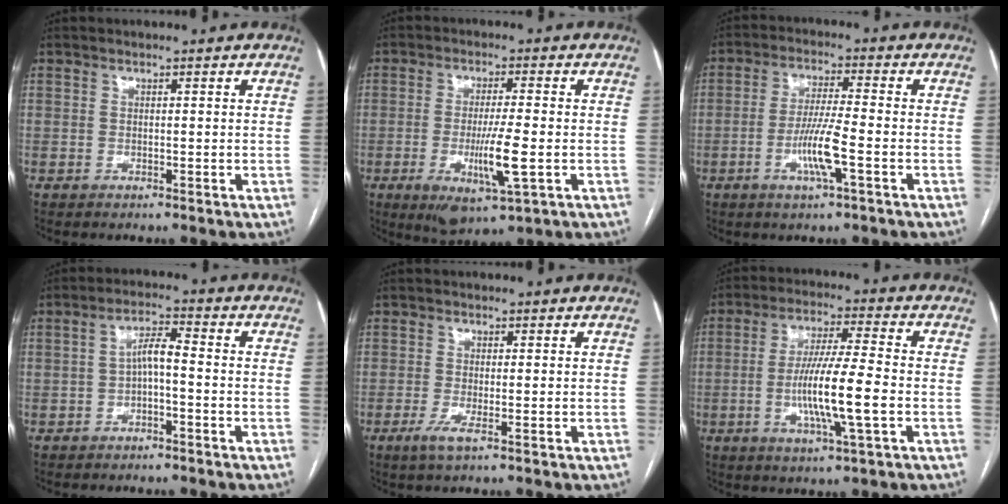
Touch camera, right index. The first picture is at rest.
{"total": 9.0, "force": [-2.4, 0.8, 8.6], "torque": [-0.158, -0.023, -0.038]}
{"total": 7.1, "force": [-2.5, -0.1, 6.6], "torque": [-0.128, -0.004, -0.049]}
{"total": 4.1, "force": [-0.8, 1.0, 3.9], "torque": [-0.070, 0.017, -0.014]}
{"total": 2.2, "force": [-1.1, -0.1, 1.9], "torque": [-0.036, -0.006, -0.021]}
{"total": 10.9, "force": [-2.4, 0.2, 10.6], "torque": [-0.200, -0.006, -0.048]}